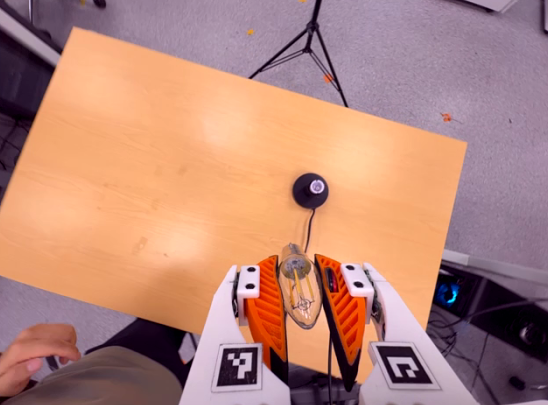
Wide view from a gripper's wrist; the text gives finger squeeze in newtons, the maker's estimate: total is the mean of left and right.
{"total": 20.6, "left": 22.5, "right": 18.7}